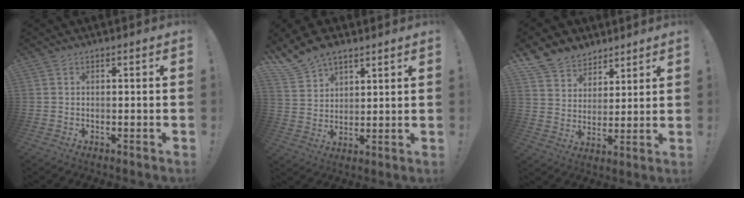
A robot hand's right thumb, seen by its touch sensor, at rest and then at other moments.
{"total": 9.4, "force": [7.6, 4.8, 2.7], "torque": [-0.061, -0.049, 0.152]}
{"total": 9.3, "force": [7.2, 5.9, 0.8], "torque": [-0.022, -0.061, 0.145]}